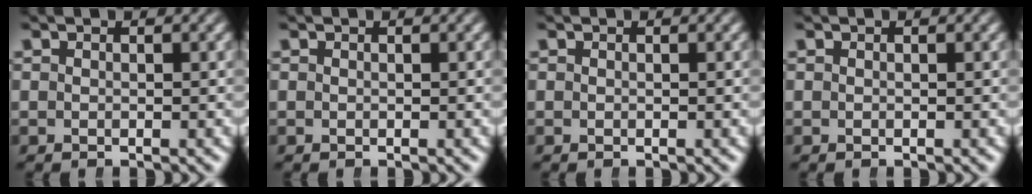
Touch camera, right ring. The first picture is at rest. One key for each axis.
{"total": 0.0}
{"total": 0.0}
{"total": 0.0}